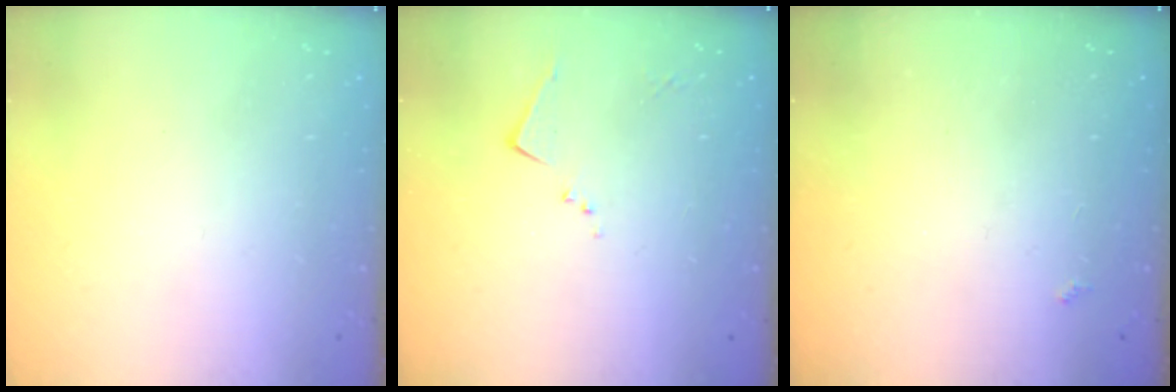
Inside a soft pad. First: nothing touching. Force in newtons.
{"total": 4.4, "press": 4.3, "slide": 0.5}
{"total": 2.1, "press": 2.1, "slide": 0.4}